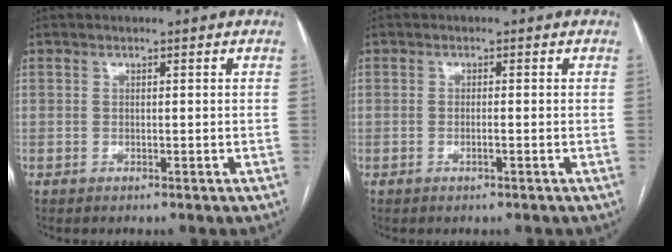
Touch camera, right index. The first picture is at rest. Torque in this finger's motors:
{"motor_torque": [-0.02, 0.12, -0.07, 0.00]}